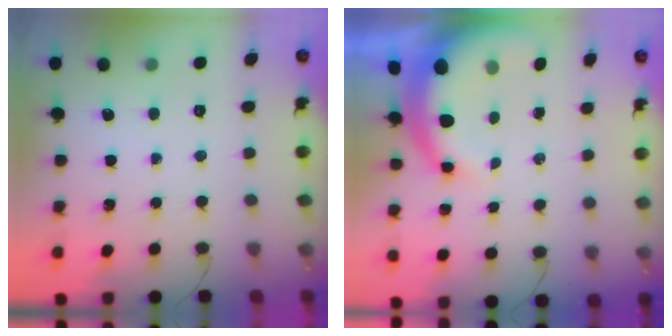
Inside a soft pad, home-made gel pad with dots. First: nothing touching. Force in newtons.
{"total": 8.5, "press": 8.4, "slide": 1.5}